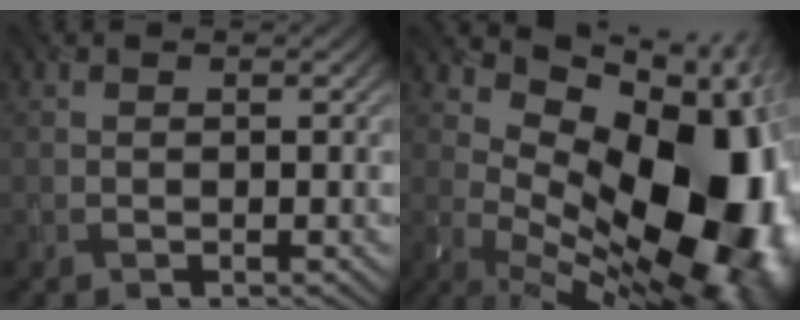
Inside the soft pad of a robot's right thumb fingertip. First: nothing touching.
{"total": 18.5, "force": [2.0, 10.6, 15.1], "torque": [-0.176, -0.008, 0.048]}